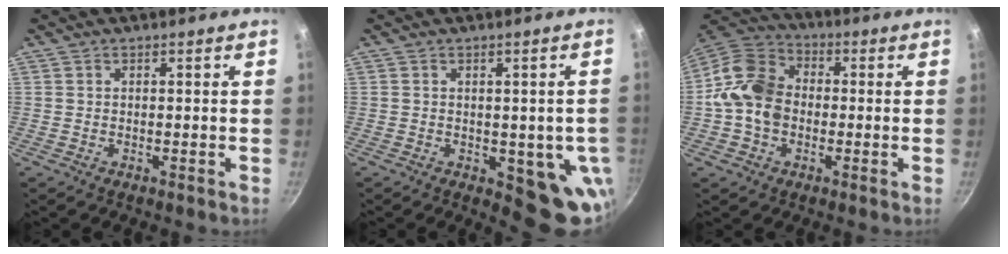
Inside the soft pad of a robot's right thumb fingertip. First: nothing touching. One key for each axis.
{"total": 10.4, "fx": -2.0, "fy": 4.9, "fz": 9.0, "tx": -0.064, "ty": -0.011, "tz": -0.020}
{"total": 12.4, "fx": -1.0, "fy": 9.7, "fz": 7.7, "tx": -0.112, "ty": 0.027, "tz": -0.040}